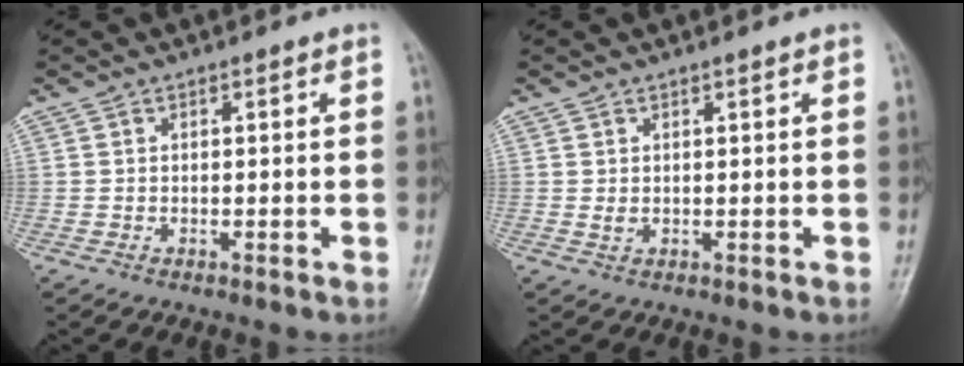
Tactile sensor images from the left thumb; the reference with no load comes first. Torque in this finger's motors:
{"motor_torque": [-0.29, -0.31, 0.33, 0.07, 0.02]}